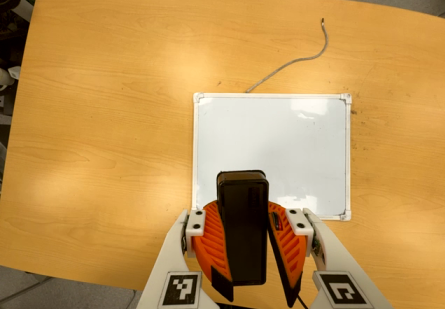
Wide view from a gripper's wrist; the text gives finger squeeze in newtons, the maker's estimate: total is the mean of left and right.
{"total": 13.0, "left": 12.3, "right": 13.6}